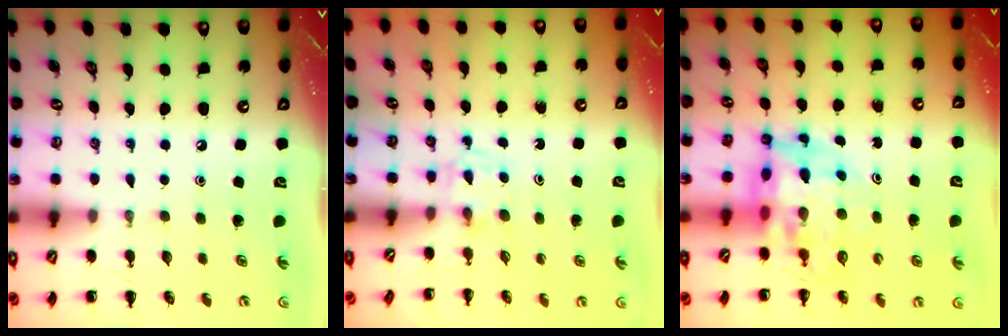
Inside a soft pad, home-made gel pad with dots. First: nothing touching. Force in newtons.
{"total": 2.4, "press": 2.1, "slide": 1.1}
{"total": 9.1, "press": 8.5, "slide": 3.2}